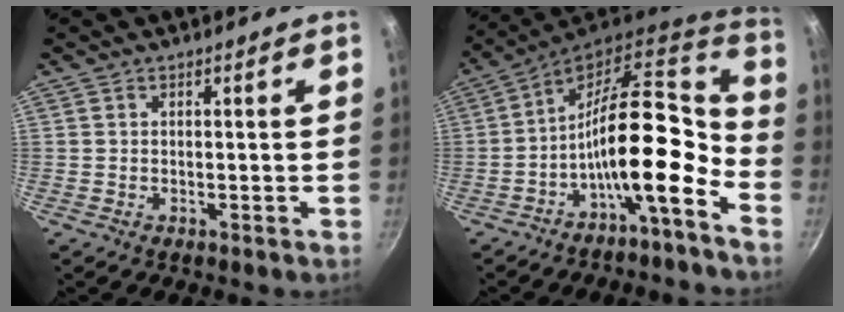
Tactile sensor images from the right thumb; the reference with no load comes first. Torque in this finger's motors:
{"motor_torque": [2.62, 2.16, 1.99, -0.67, 0.21]}